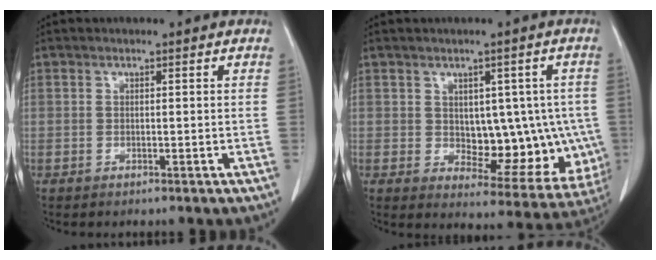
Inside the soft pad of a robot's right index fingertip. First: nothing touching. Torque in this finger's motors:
{"motor_torque": [0.21, 0.19, 0.16, 0.02]}